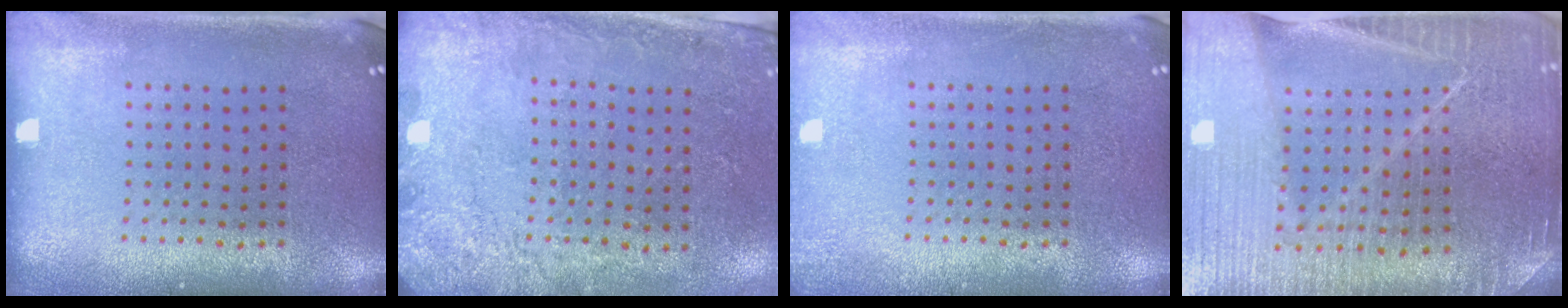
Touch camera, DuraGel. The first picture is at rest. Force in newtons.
{"total": 2.7, "press": 2.1, "slide": 1.6}
{"total": 1.4, "press": 1.4, "slide": 0.2}
{"total": 4.0, "press": 3.8, "slide": 1.2}